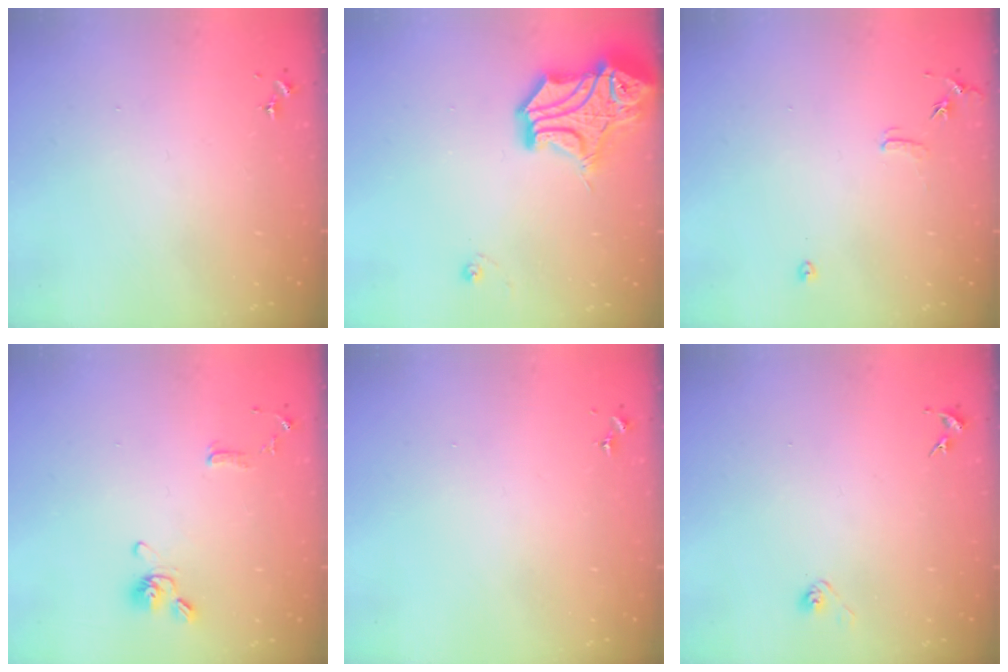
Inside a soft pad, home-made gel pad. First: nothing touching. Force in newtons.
{"total": 17.1, "press": 16.9, "slide": 2.2}
{"total": 6.9, "press": 6.9, "slide": 0.7}
{"total": 10.8, "press": 10.6, "slide": 1.9}
{"total": 0.0}
{"total": 3.8, "press": 3.7, "slide": 1.0}